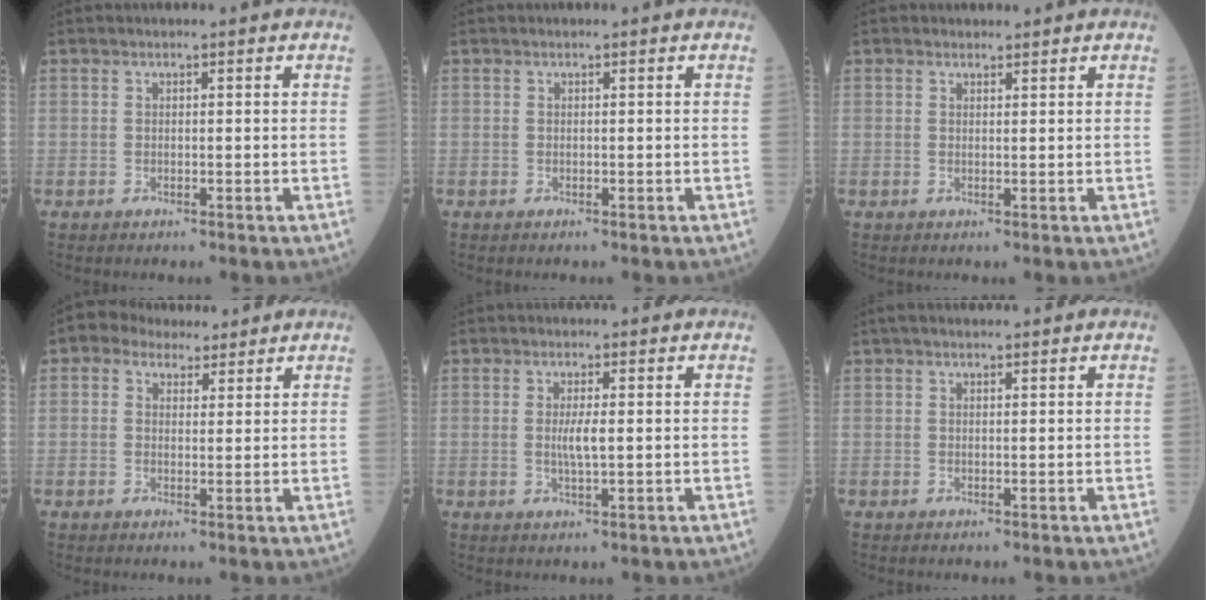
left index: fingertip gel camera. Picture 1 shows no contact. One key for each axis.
{"total": 0.0}
{"total": 1.0, "fx": 0.9, "fy": 0.4, "fz": -0.1, "tx": 0.003, "ty": 0.000, "tz": 0.011}
{"total": 5.2, "fx": 3.8, "fy": 3.1, "fz": 1.7, "tx": -0.023, "ty": 0.026, "tz": 0.067}
{"total": 2.5, "fx": 0.0, "fy": 0.2, "fz": 2.5, "tx": -0.047, "ty": -0.004, "tz": 0.002}
{"total": 2.9, "fx": 2.3, "fy": 0.7, "fz": 1.6, "tx": -0.018, "ty": 0.028, "tz": 0.037}